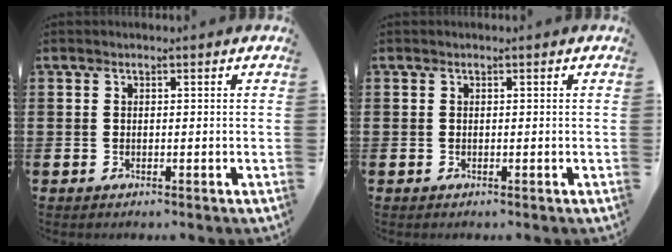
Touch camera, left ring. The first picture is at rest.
{"total": 0.0}